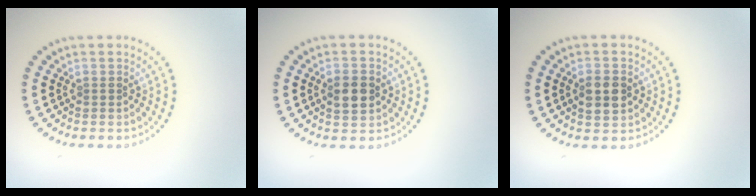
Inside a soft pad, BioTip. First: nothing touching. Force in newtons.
{"total": 2.9, "press": 2.9, "slide": 0.0}
{"total": 2.5, "press": 2.5, "slide": 0.1}